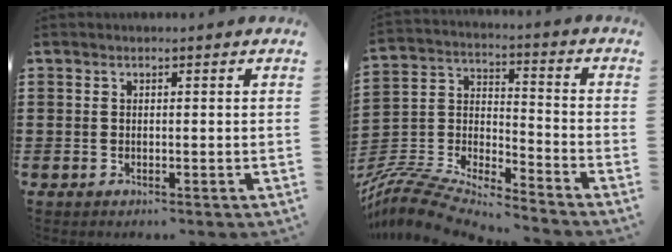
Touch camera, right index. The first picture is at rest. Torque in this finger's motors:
{"motor_torque": [-0.43, 1.70, 0.23, 0.07]}